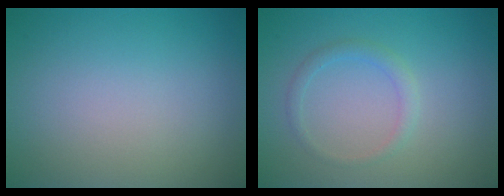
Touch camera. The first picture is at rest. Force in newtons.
{"total": 1.4, "press": 1.4, "slide": 0.1}